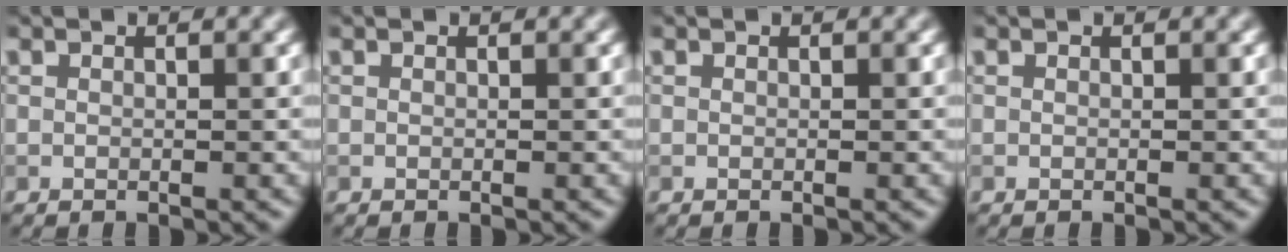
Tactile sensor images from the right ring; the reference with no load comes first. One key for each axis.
{"total": 0.0}
{"total": 0.0}
{"total": 0.0}